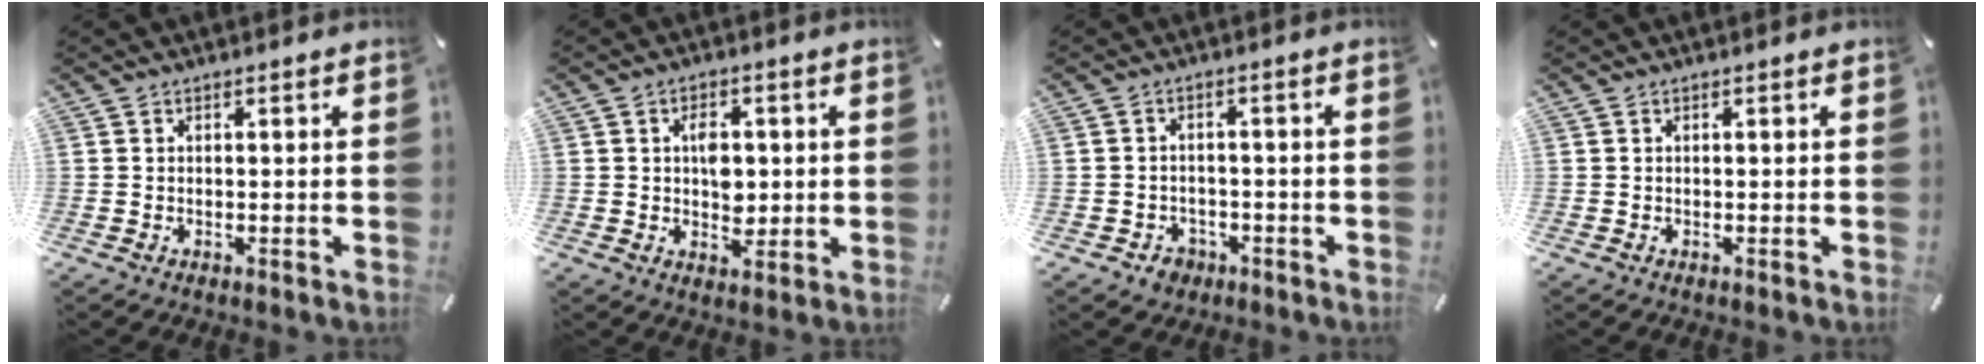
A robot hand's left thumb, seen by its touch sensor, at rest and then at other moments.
{"total": 5.9, "force": [0.5, 4.4, 4.0], "torque": [-0.048, -0.002, 0.003]}
{"total": 3.8, "force": [-1.9, 3.1, 1.1], "torque": [-0.018, 0.009, -0.035]}
{"total": 0.0}